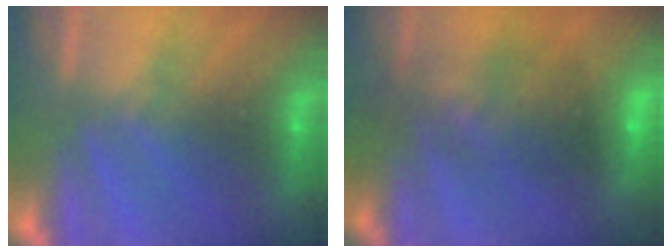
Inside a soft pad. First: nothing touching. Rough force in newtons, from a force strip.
{"total": 6.5}